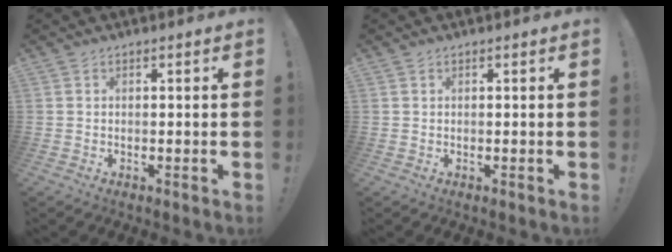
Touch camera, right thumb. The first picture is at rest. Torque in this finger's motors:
{"motor_torque": [0.12, -0.02, 0.15, -0.06, 0.00]}